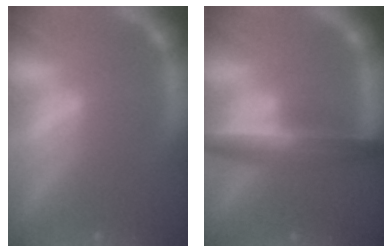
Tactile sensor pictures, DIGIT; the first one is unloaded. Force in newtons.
{"total": 5.5}